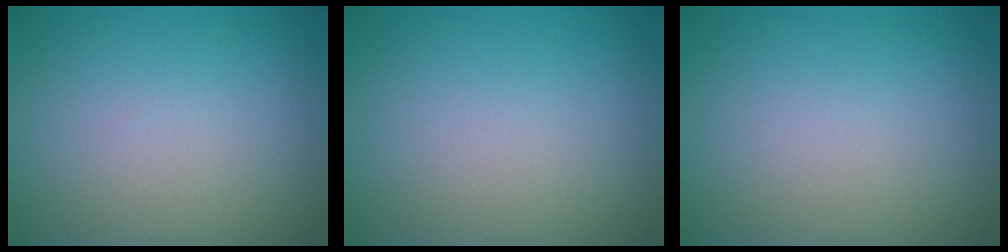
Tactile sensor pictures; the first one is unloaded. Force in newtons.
{"total": 0.0}
{"total": 0.0}